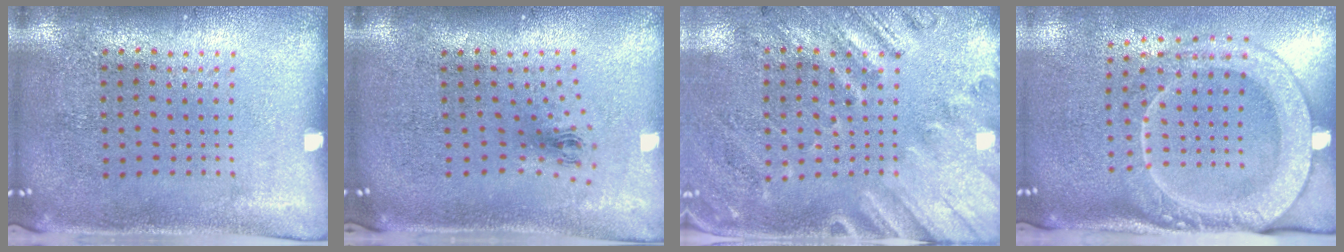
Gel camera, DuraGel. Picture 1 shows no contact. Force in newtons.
{"total": 1.0, "press": 0.5, "slide": 0.9}
{"total": 2.4, "press": 1.9, "slide": 1.6}
{"total": 2.5, "press": 2.0, "slide": 1.5}